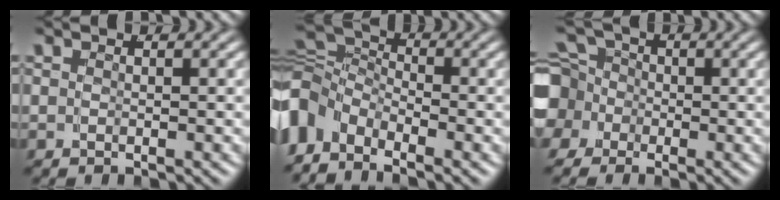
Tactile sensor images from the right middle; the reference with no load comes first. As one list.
[{"total": 5.5, "force": [-1.6, 4.5, 2.6], "torque": [-0.064, -0.019, -0.028]}, {"total": 6.0, "force": [-0.8, 5.5, 2.3], "torque": [-0.041, -0.018, -0.013]}]